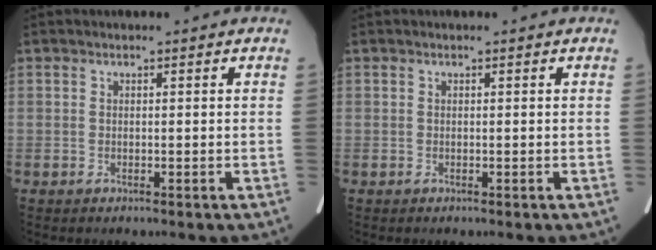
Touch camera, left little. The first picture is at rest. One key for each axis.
{"total": 0.0}